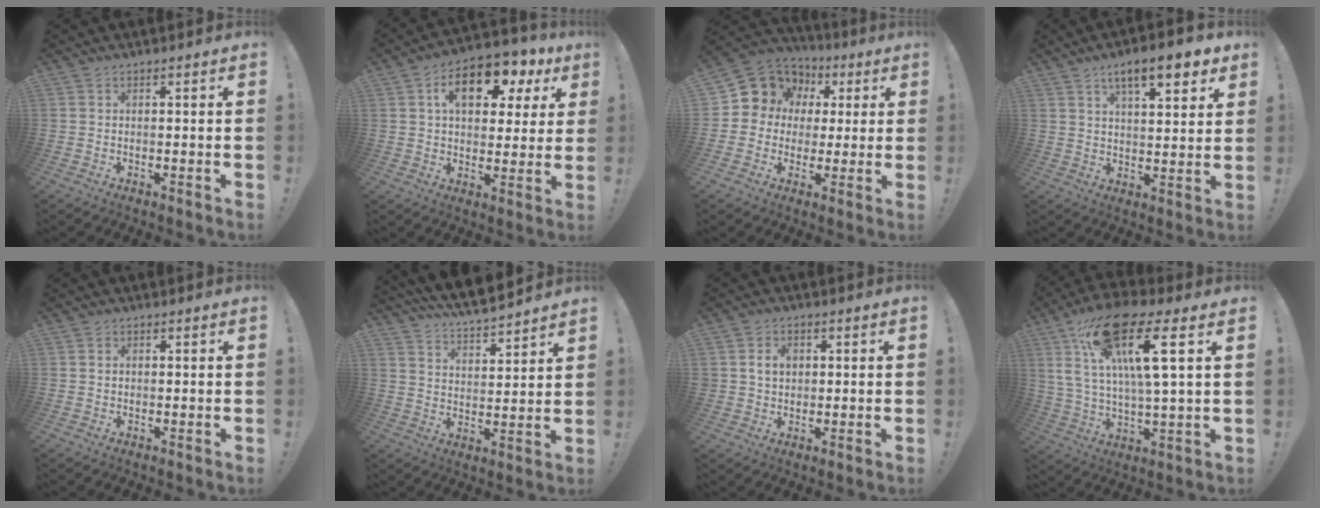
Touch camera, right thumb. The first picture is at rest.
{"total": 14.4, "force": [6.0, 8.4, 10.1], "torque": [-0.149, -0.018, 0.103]}
{"total": 10.8, "force": [4.0, 9.6, 2.7], "torque": [-0.039, -0.026, 0.086]}
{"total": 10.9, "force": [6.5, 3.0, 8.2], "torque": [-0.119, -0.029, 0.104]}
{"total": 0.7, "force": [0.2, 0.6, 0.3], "torque": [-0.008, 0.003, 0.005]}
{"total": 8.6, "force": [8.0, 1.7, 2.7], "torque": [-0.067, -0.062, 0.146]}
{"total": 5.4, "force": [1.2, 4.6, 2.6], "torque": [-0.044, 0.005, 0.021]}
{"total": 19.0, "force": [8.9, 4.7, 16.1], "torque": [-0.299, -0.029, 0.136]}